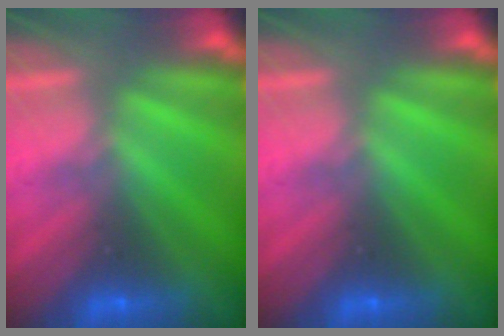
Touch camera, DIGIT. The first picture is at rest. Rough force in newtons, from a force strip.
{"total": 0.0}